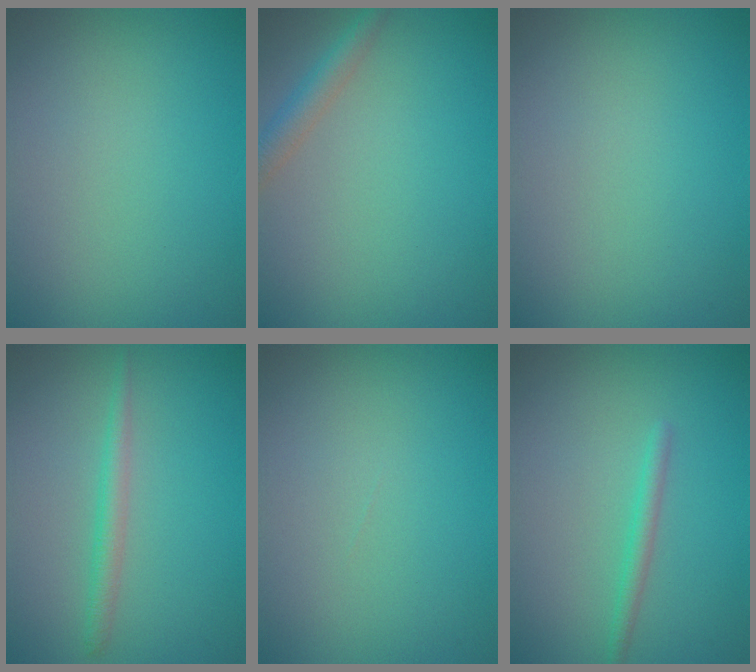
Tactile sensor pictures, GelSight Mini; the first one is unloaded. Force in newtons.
{"total": 2.4, "press": 2.4, "slide": 0.1}
{"total": 0.0}
{"total": 1.7, "press": 1.7, "slide": 0.1}
{"total": 0.0}
{"total": 1.4, "press": 1.4, "slide": 0.0}